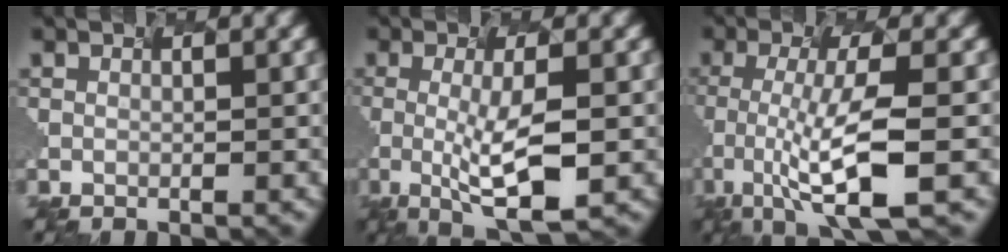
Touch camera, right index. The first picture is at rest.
{"total": 4.9, "force": [-1.8, 0.8, 4.5], "torque": [-0.094, -0.016, 0.002]}
{"total": 6.5, "force": [-3.1, 0.7, 5.6], "torque": [-0.116, -0.010, -0.030]}